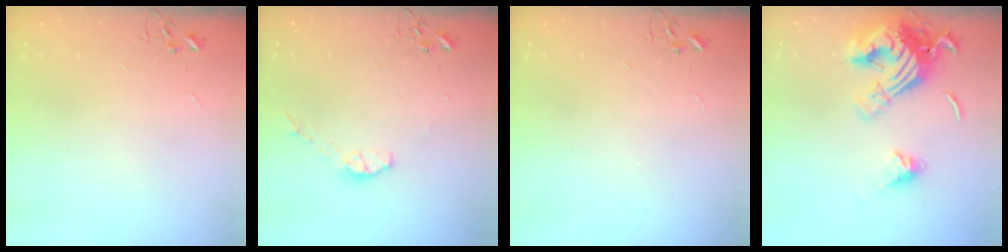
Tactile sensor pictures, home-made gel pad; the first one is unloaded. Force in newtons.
{"total": 5.1, "press": 5.1, "slide": 0.8}
{"total": 0.0}
{"total": 19.6, "press": 19.5, "slide": 2.1}